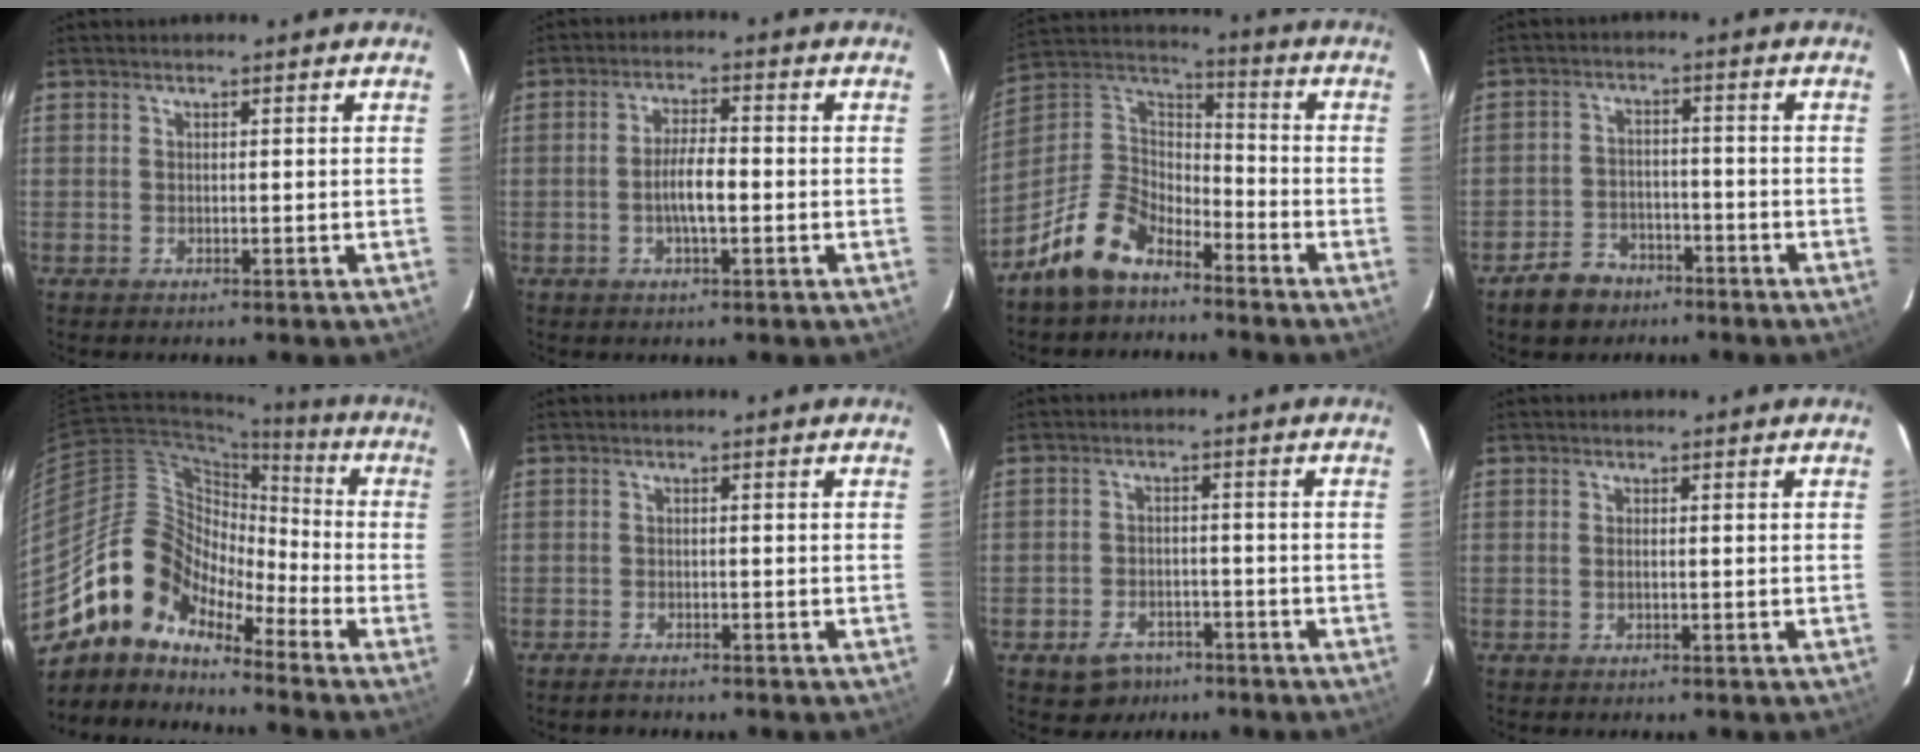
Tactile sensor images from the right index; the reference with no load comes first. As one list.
[{"total": 5.5, "force": [-1.3, 1.3, 5.2], "torque": [-0.098, 0.005, -0.022]}, {"total": 14.2, "force": [-10.0, 7.1, 7.1], "torque": [-0.169, 0.024, -0.185]}, {"total": 7.0, "force": [-4.9, 4.6, 1.9], "torque": [-0.057, 0.018, -0.071]}, {"total": 12.8, "force": [-9.9, 6.4, 4.9], "torque": [-0.082, 0.026, -0.206]}, {"total": 1.8, "force": [-1.7, 0.5, 0.5], "torque": [-0.016, -0.001, -0.030]}, {"total": 6.6, "force": [-4.4, 4.4, 2.2], "torque": [-0.064, 0.011, -0.057]}, {"total": 0.9, "force": [-0.2, 0.3, 0.9], "torque": [-0.020, 0.002, -0.005]}]